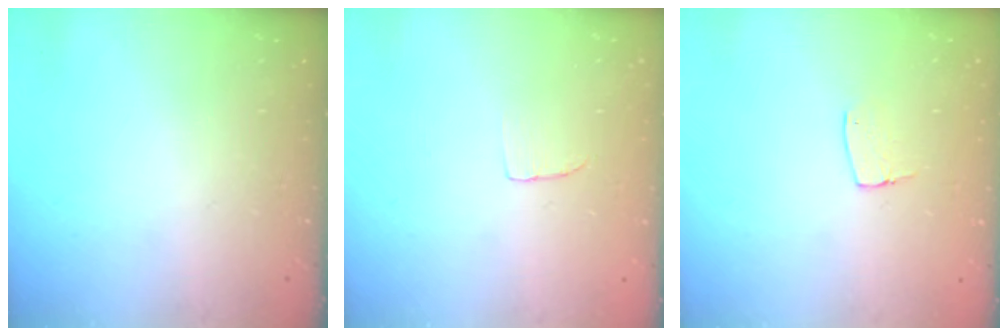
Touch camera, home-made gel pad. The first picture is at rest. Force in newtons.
{"total": 2.7, "press": 2.7, "slide": 0.2}
{"total": 5.5, "press": 5.5, "slide": 0.4}